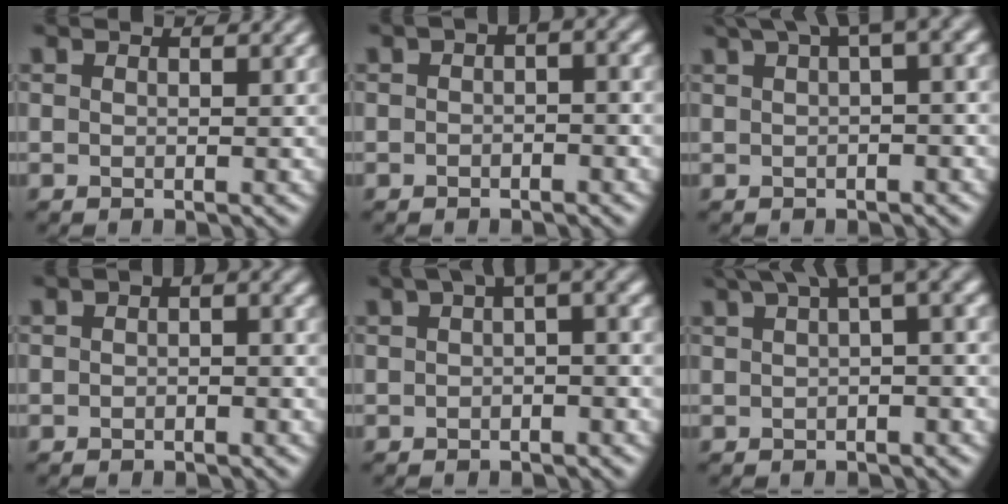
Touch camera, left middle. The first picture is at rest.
{"total": 4.2, "force": [1.3, 1.9, 3.6], "torque": [-0.038, 0.019, 0.010]}
{"total": 8.4, "force": [4.7, 2.8, 6.3], "torque": [-0.079, 0.039, 0.058]}
{"total": 3.5, "force": [1.0, 1.7, 2.9], "torque": [-0.030, 0.016, 0.006]}
{"total": 6.6, "force": [2.9, 2.2, 5.4], "torque": [-0.065, 0.030, 0.032]}
{"total": 7.6, "force": [4.1, 2.3, 6.0], "torque": [-0.079, 0.035, 0.059]}